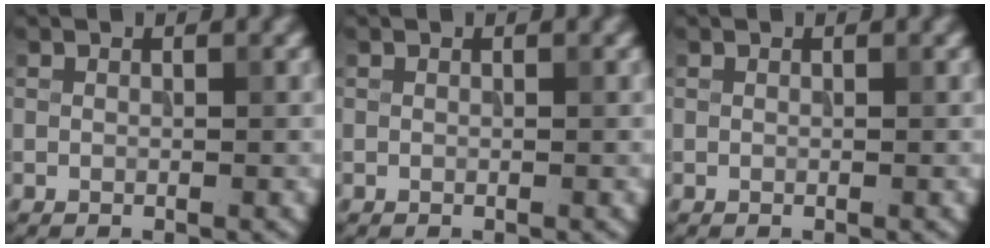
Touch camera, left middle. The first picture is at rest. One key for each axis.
{"total": 0.0}
{"total": 0.0}